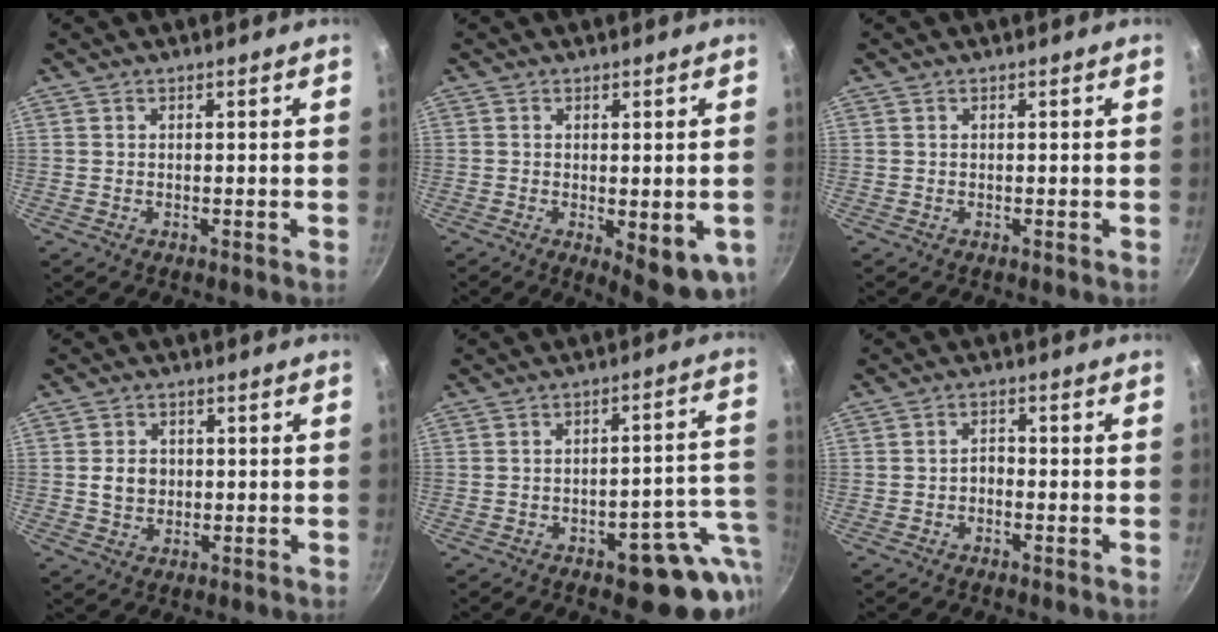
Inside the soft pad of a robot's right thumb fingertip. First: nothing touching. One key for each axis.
{"total": 9.3, "fx": -2.9, "fy": 3.5, "fz": 8.1, "tx": -0.095, "ty": -0.015, "tz": -0.032}
{"total": 0.0}
{"total": 4.4, "fx": 0.1, "fy": 3.7, "fz": 2.4, "tx": -0.025, "ty": 0.002, "tz": 0.004}
{"total": 15.6, "fx": -6.1, "fy": 6.3, "fz": 12.9, "tx": -0.096, "ty": 0.051, "tz": -0.064}
{"total": 2.1, "fx": -0.9, "fy": 1.4, "fz": 1.3, "tx": -0.012, "ty": 0.013, "tz": -0.021}